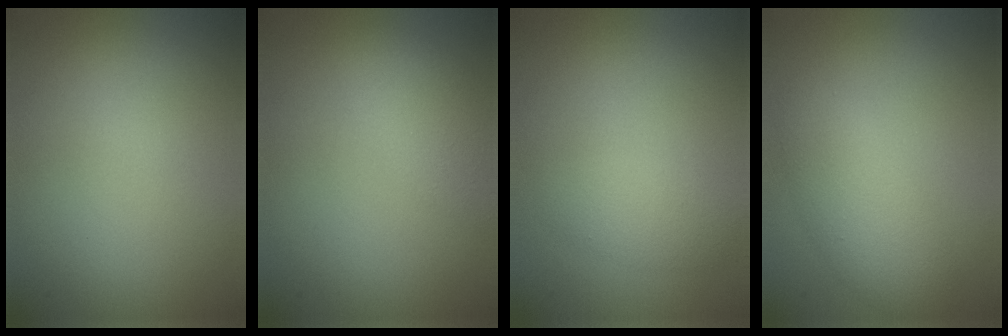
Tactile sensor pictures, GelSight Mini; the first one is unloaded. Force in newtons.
{"total": 2.8, "press": 2.8, "slide": 0.1}
{"total": 2.0, "press": 2.0, "slide": 0.1}
{"total": 3.7, "press": 3.7, "slide": 0.2}